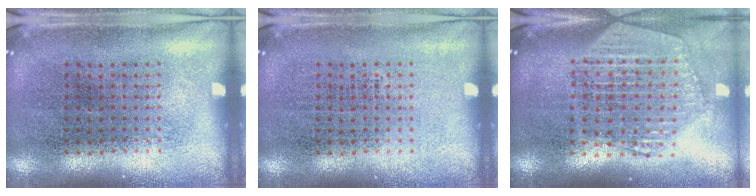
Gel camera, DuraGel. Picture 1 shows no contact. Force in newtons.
{"total": 0.0}
{"total": 2.3, "press": 2.0, "slide": 1.1}